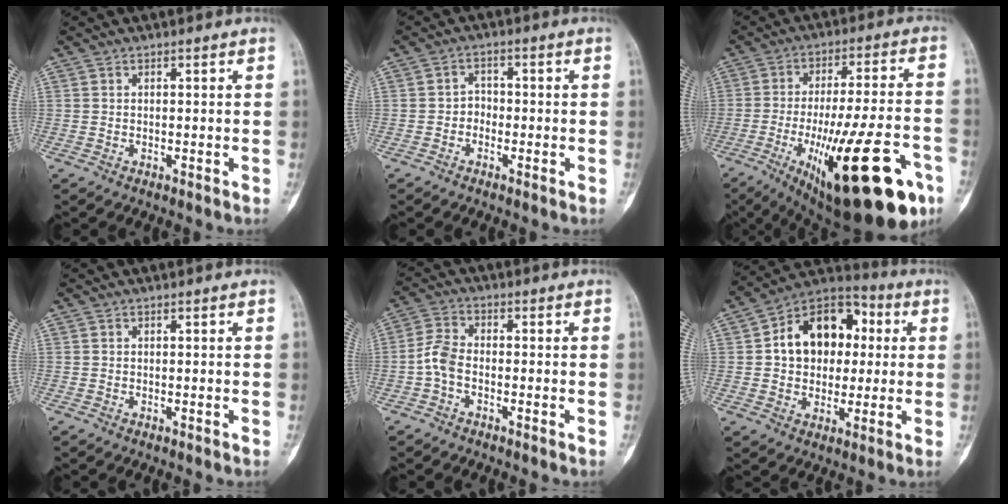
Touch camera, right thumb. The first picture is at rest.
{"total": 2.5, "force": [-1.1, 2.1, 0.8], "torque": [0.013, 0.011, -0.028]}
{"total": 29.0, "force": [-11.9, 8.8, 24.9], "torque": [-0.336, 0.028, -0.162]}
{"total": 0.0}
{"total": 4.6, "force": [-1.5, 2.6, 3.5], "torque": [-0.077, 0.017, -0.039]}
{"total": 16.2, "force": [2.5, 11.9, 10.8], "torque": [-0.116, 0.023, 0.032]}